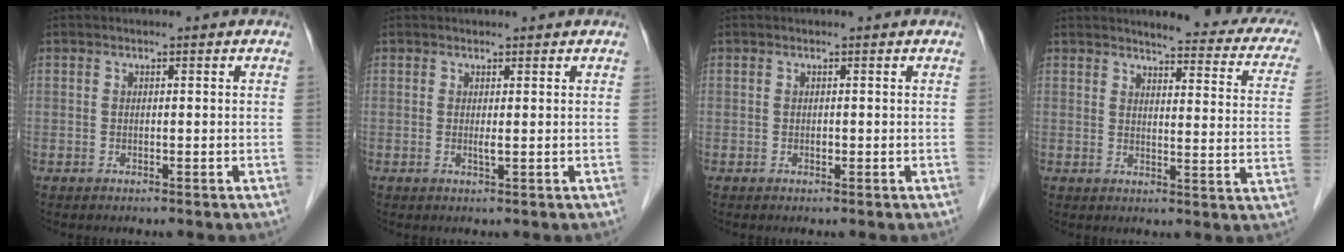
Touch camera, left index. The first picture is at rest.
{"total": 1.3, "force": [0.7, 0.5, 1.1], "torque": [-0.021, -0.002, 0.012]}
{"total": 0.6, "force": [0.1, 0.5, 0.2], "torque": [0.006, -0.002, 0.000]}
{"total": 15.5, "force": [13.9, 3.0, 6.1], "torque": [-0.041, -0.045, 0.133]}